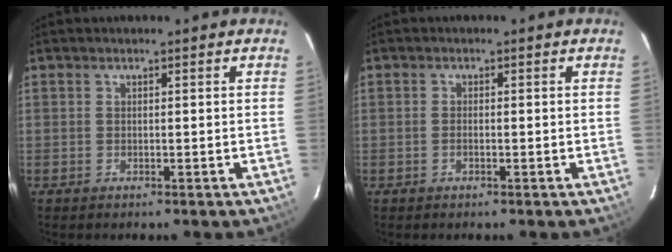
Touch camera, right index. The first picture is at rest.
{"total": 1.0, "force": [-0.5, 0.3, 0.8], "torque": [-0.018, 0.001, -0.009]}